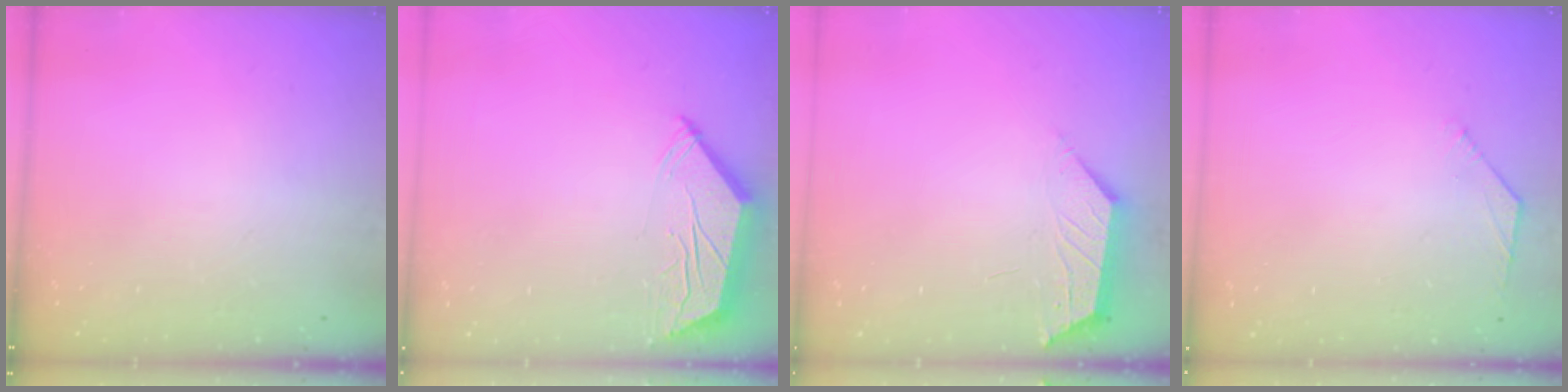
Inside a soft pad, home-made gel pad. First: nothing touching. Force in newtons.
{"total": 5.1, "press": 5.0, "slide": 0.5}
{"total": 2.0, "press": 2.0, "slide": 0.4}
{"total": 2.7, "press": 2.6, "slide": 0.6}